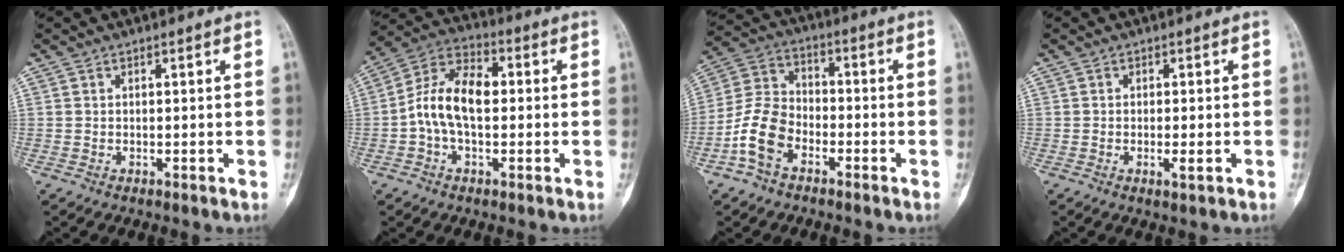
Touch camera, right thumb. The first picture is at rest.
{"total": 11.4, "force": [-0.3, 6.6, 9.2], "torque": [-0.169, 0.036, -0.014]}
{"total": 10.0, "force": [-4.7, 6.5, 5.9], "torque": [-0.113, 0.036, -0.099]}
{"total": 1.9, "force": [-0.5, 0.4, 1.8], "torque": [-0.032, -0.005, -0.009]}